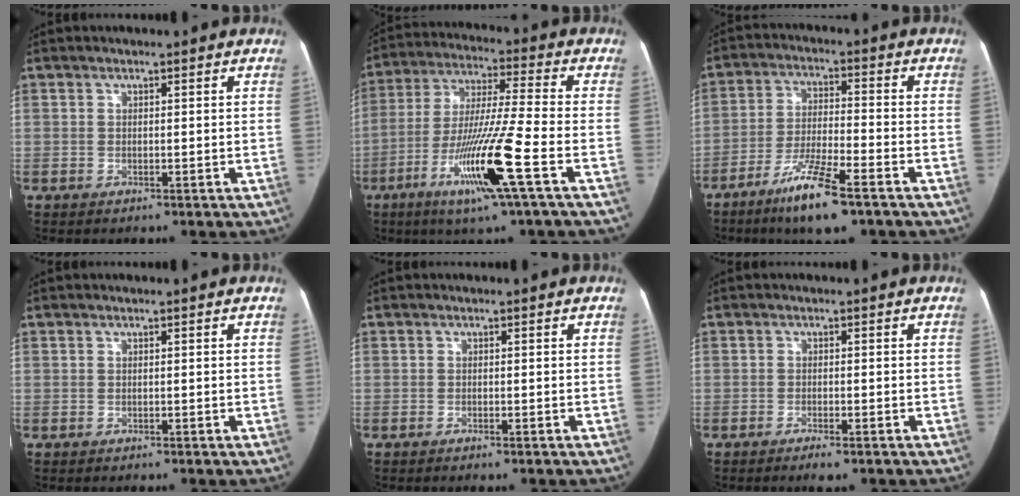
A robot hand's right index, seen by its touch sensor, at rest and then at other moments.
{"total": 14.8, "force": [-6.3, -0.9, 13.3], "torque": [-0.263, -0.023, -0.122]}
{"total": 10.3, "force": [-6.7, 0.9, 7.9], "torque": [-0.153, -0.024, -0.120]}
{"total": 0.0}
{"total": 0.7, "force": [-0.5, -0.1, 0.4], "torque": [-0.013, -0.003, -0.008]}
{"total": 2.2, "force": [-1.5, 0.2, 1.6], "torque": [-0.027, -0.005, -0.023]}